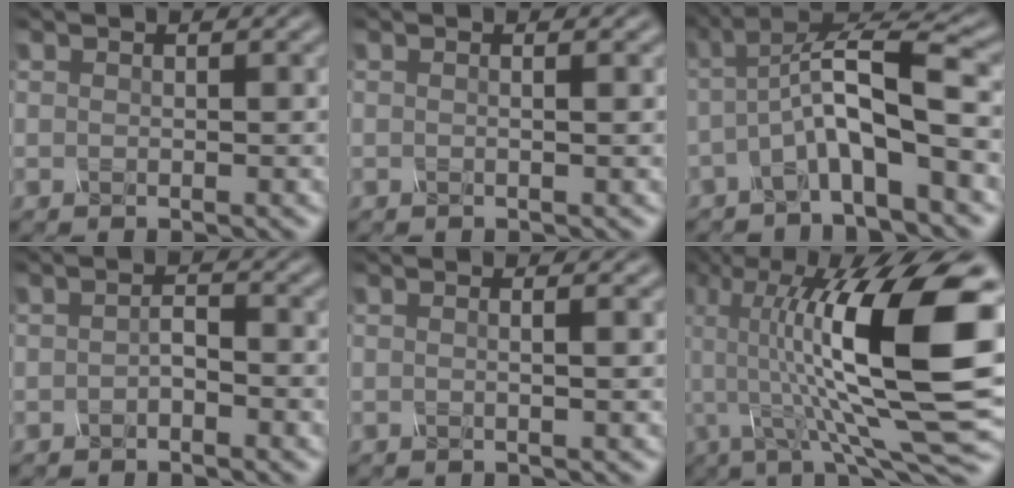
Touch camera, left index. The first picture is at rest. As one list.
[{"total": 1.3, "force": [0.1, 0.6, 1.2], "torque": [-0.008, -0.001, -0.017]}, {"total": 5.9, "force": [-1.3, 1.2, 5.6], "torque": [-0.105, 0.017, -0.032]}, {"total": 1.0, "force": [-0.7, 0.3, 0.7], "torque": [-0.018, 0.000, -0.012]}, {"total": 2.0, "force": [0.3, 0.9, 1.7], "torque": [-0.012, 0.003, -0.024]}, {"total": 16.4, "force": [2.2, 4.4, 15.6], "torque": [-0.270, 0.008, 0.040]}]